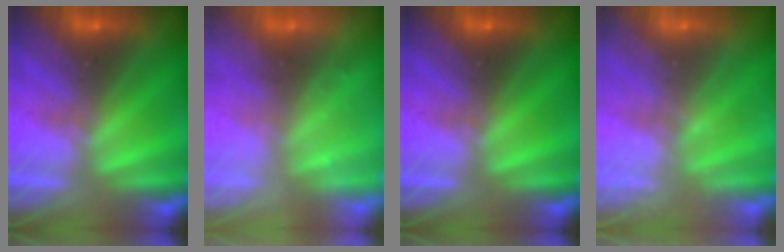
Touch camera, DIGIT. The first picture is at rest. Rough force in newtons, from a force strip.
{"total": 2.4}
{"total": 0.0}
{"total": 2.4}